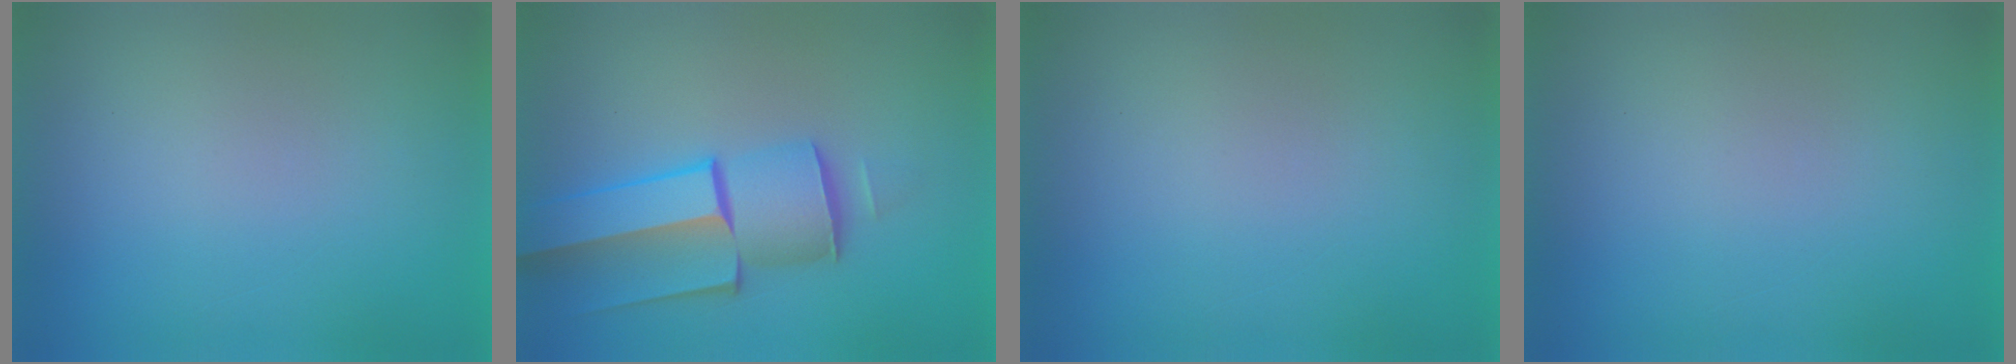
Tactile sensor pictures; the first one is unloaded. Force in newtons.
{"total": 6.2}
{"total": 0.0}
{"total": 0.0}